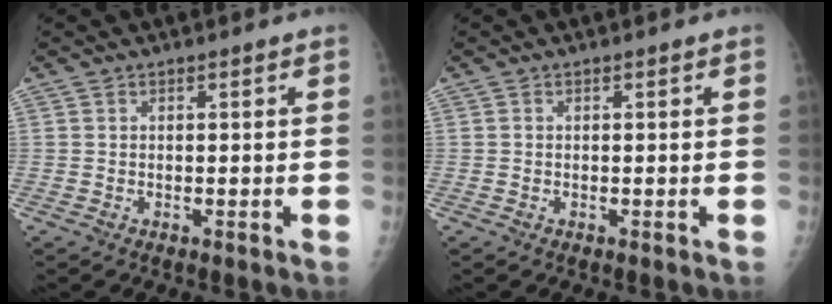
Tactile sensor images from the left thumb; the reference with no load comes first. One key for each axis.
{"total": 0.0}